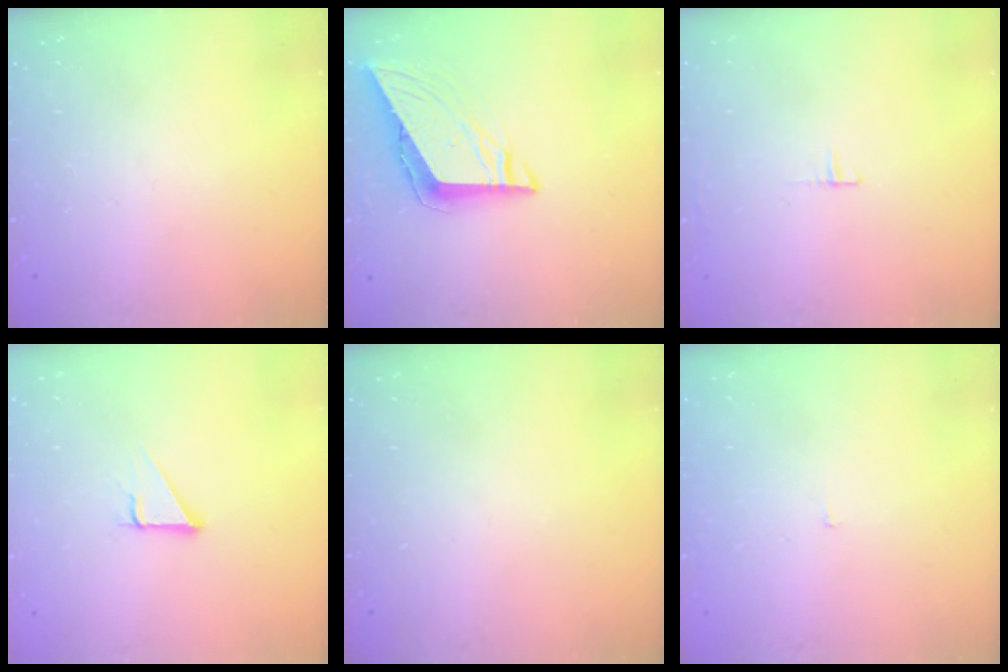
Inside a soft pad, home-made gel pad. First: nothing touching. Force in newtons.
{"total": 8.7, "press": 8.6, "slide": 0.7}
{"total": 3.6, "press": 3.5, "slide": 0.3}
{"total": 3.0, "press": 3.0, "slide": 0.2}
{"total": 0.0}
{"total": 1.9, "press": 1.9, "slide": 0.1}